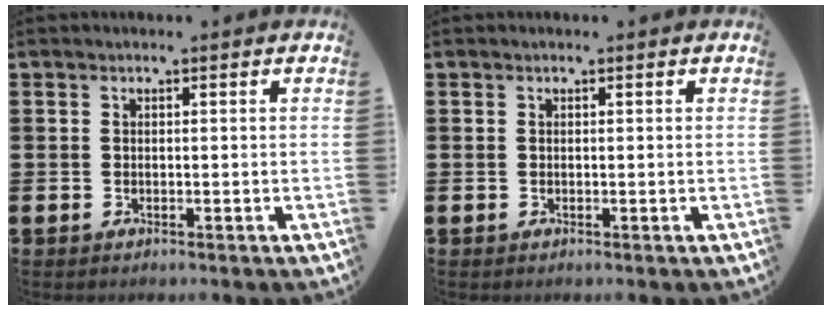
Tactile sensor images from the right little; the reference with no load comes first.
{"total": 0.0}